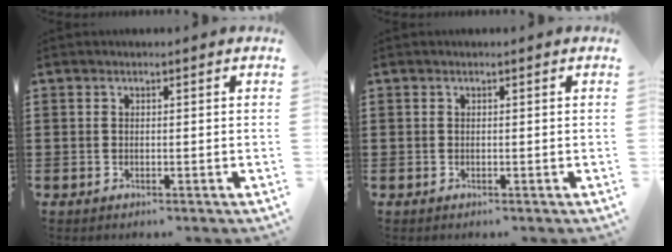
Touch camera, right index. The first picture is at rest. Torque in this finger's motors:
{"motor_torque": [0.00, 0.00, 0.02, -0.01]}